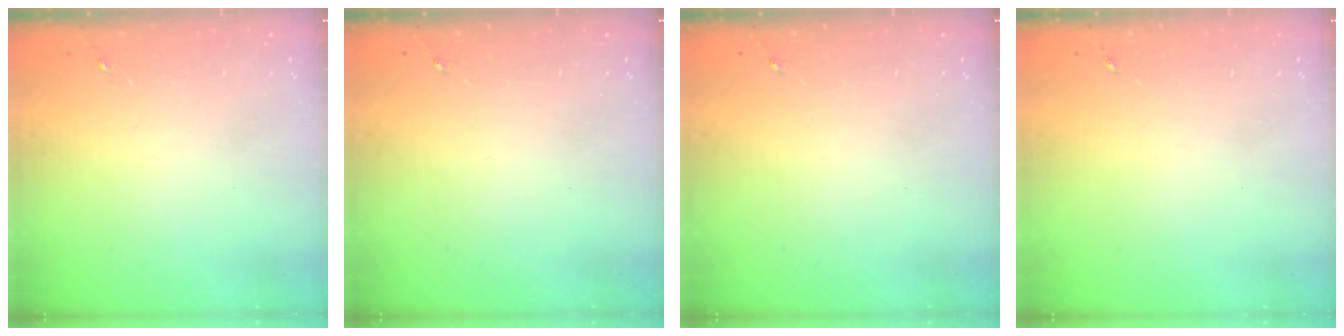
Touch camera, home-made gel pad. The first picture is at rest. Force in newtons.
{"total": 0.0}
{"total": 0.0}
{"total": 0.0}